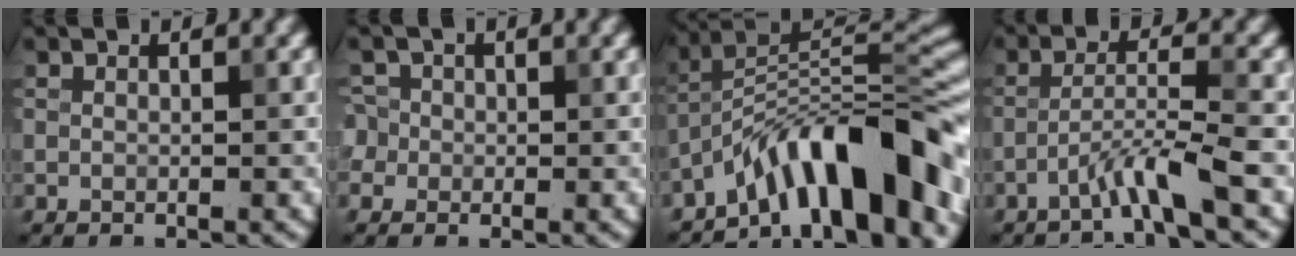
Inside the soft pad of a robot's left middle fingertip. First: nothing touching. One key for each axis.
{"total": 3.0, "fx": -0.1, "fy": 2.8, "fz": 1.0, "tx": -0.007, "ty": 0.022, "tz": -0.023}
{"total": 11.6, "fx": -7.3, "fy": 3.5, "fz": 8.4, "tx": -0.101, "ty": 0.020, "tz": -0.131}
{"total": 3.6, "fx": -2.3, "fy": -0.1, "fz": 2.7, "tx": -0.052, "ty": 0.015, "tz": -0.053}